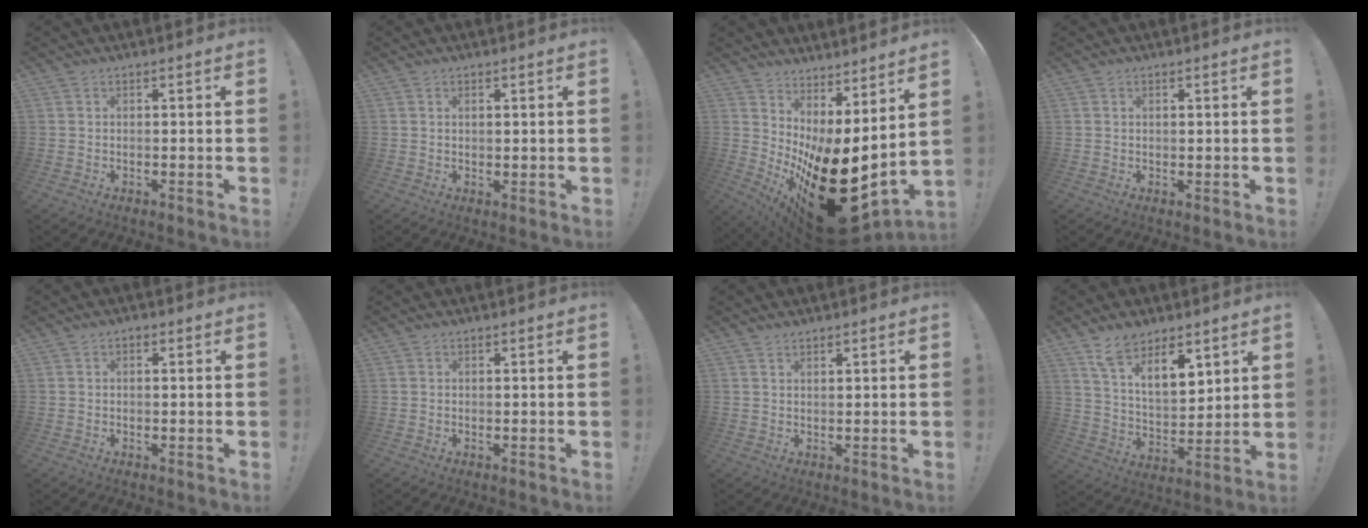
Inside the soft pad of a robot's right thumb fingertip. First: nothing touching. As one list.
[{"total": 1.1, "force": [0.7, 0.4, 0.7], "torque": [-0.012, -0.002, 0.013]}, {"total": 23.4, "force": [-8.0, 9.4, 19.9], "torque": [-0.271, 0.006, -0.105]}, {"total": 0.8, "force": [0.5, 0.3, 0.6], "torque": [-0.009, 0.000, 0.008]}, {"total": 0.8, "force": [-0.1, 0.6, 0.6], "torque": [-0.007, 0.002, -0.003]}, {"total": 0.0}, {"total": 1.3, "force": [1.2, 0.3, 0.3], "torque": [0.003, -0.006, 0.021]}, {"total": 12.0, "force": [9.1, 5.5, 5.4], "torque": [-0.096, -0.057, 0.172]}]